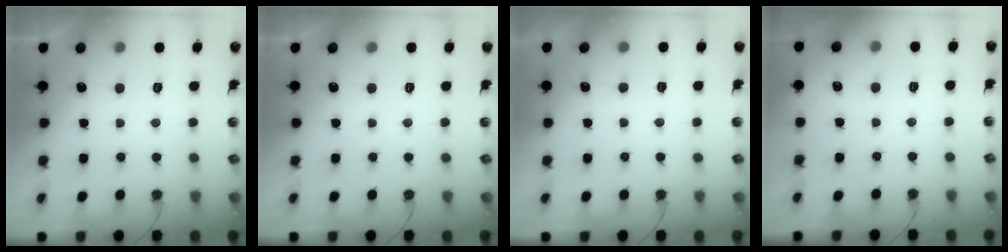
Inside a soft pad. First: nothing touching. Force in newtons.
{"total": 0.0}
{"total": 2.9, "press": 2.9, "slide": 0.5}
{"total": 2.5, "press": 2.5, "slide": 0.3}